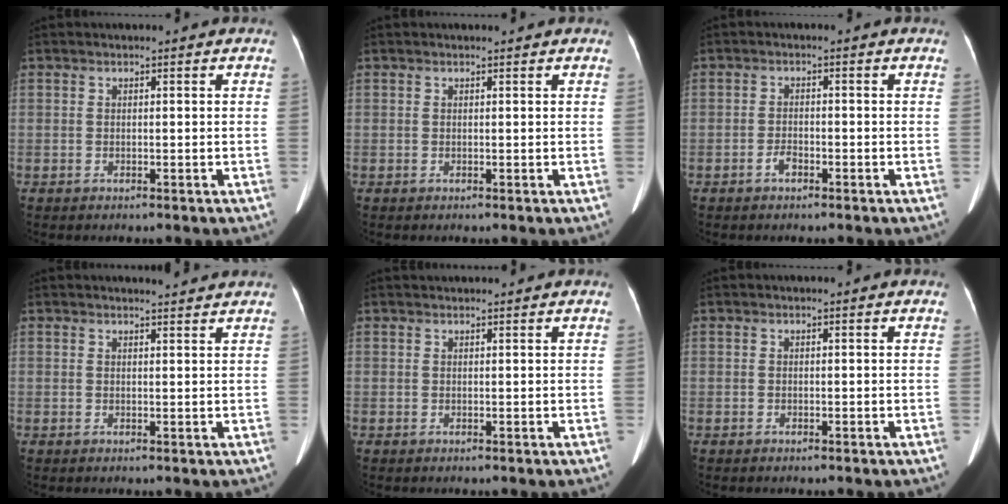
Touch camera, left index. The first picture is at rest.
{"total": 0.9, "force": [0.8, 0.2, 0.3], "torque": [-0.008, 0.007, 0.011]}
{"total": 1.7, "force": [-1.2, 0.6, 1.0], "torque": [-0.020, 0.001, -0.021]}
{"total": 2.6, "force": [2.5, -0.2, 0.4], "torque": [-0.009, 0.002, 0.032]}
{"total": 2.5, "force": [2.4, 0.2, 0.6], "torque": [-0.008, 0.028, 0.035]}
{"total": 0.0}